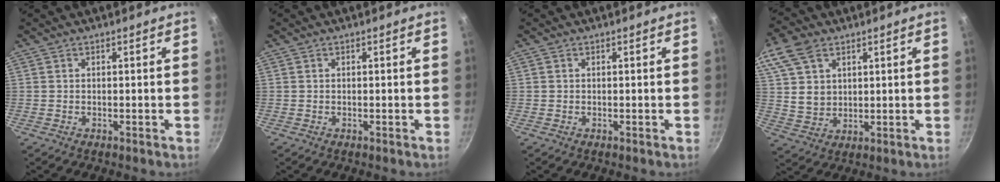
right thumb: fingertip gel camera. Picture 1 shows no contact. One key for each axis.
{"total": 0.0}
{"total": 0.0}
{"total": 11.7, "fx": 5.7, "fy": 8.2, "fz": 6.2, "tx": -0.103, "ty": -0.014, "tz": 0.114}